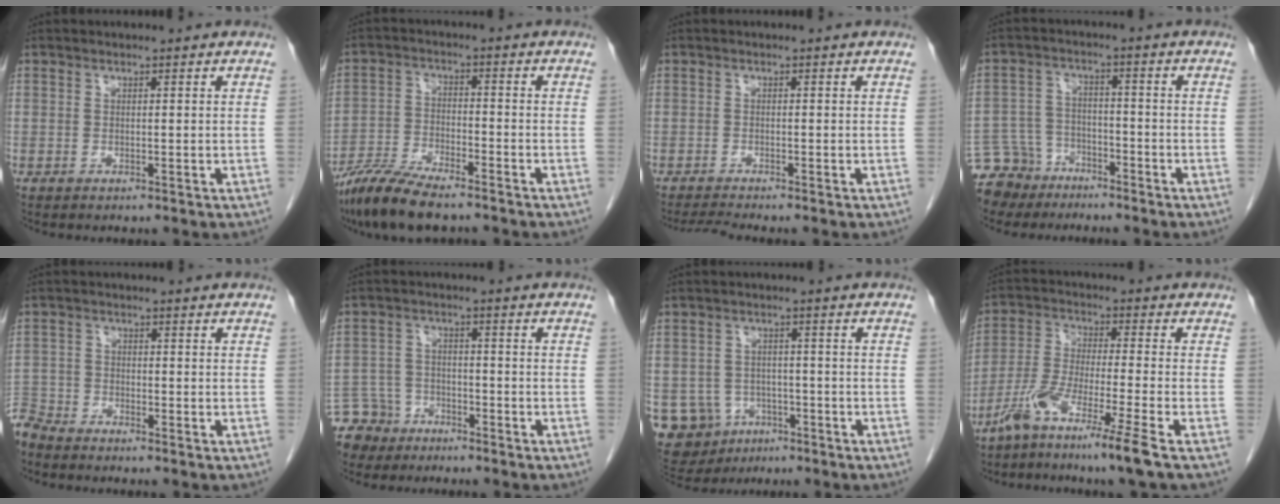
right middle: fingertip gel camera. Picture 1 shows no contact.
{"total": 10.2, "force": [-8.2, 1.9, 5.7], "torque": [-0.113, -0.027, -0.151]}
{"total": 2.5, "force": [-2.2, -0.9, 0.6], "torque": [-0.022, -0.016, -0.044]}
{"total": 8.1, "force": [-6.3, 5.0, 0.3], "torque": [-0.017, 0.008, -0.113]}
{"total": 4.8, "force": [-4.6, 1.0, 0.4], "torque": [-0.001, -0.014, -0.094]}
{"total": 6.4, "force": [-5.0, 3.9, -0.2], "torque": [0.003, -0.001, -0.095]}
{"total": 8.9, "force": [-3.8, 7.9, 1.9], "torque": [-0.053, 0.011, -0.045]}
{"total": 9.6, "force": [-6.8, -1.6, 6.7], "torque": [-0.132, -0.030, -0.132]}